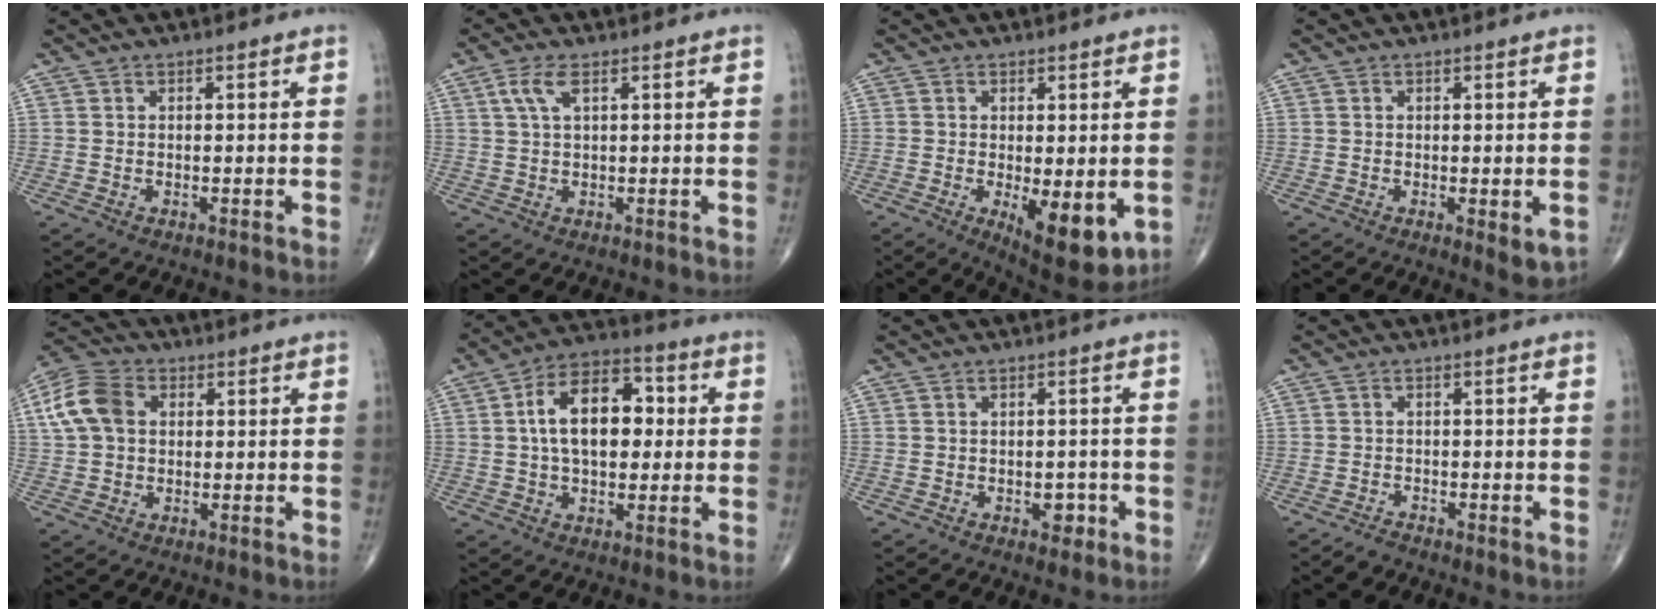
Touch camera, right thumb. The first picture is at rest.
{"total": 3.8, "force": [1.6, 1.4, 3.2], "torque": [-0.076, 0.008, 0.036]}
{"total": 10.2, "force": [-2.3, 3.9, 9.1], "torque": [-0.122, -0.024, -0.023]}
{"total": 3.7, "force": [-1.0, 1.3, 3.3], "torque": [-0.042, -0.010, -0.010]}
{"total": 9.7, "force": [1.8, 7.1, 6.3], "torque": [-0.124, 0.019, 0.028]}
{"total": 14.8, "force": [1.8, 8.8, 11.7], "torque": [-0.169, 0.025, 0.021]}
{"total": 2.7, "force": [-1.1, 1.8, 1.8], "torque": [-0.008, 0.004, -0.011]}
{"total": 1.3, "force": [-1.2, 0.3, 0.2], "torque": [-0.006, 0.000, -0.025]}